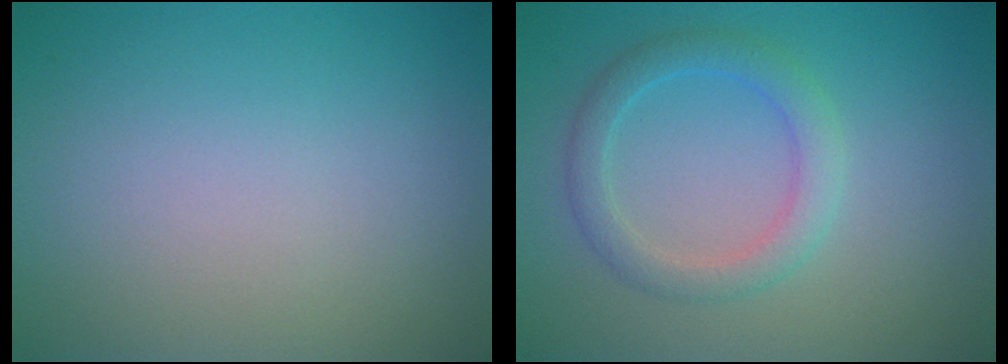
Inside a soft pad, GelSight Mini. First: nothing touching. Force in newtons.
{"total": 2.9, "press": 2.9, "slide": 0.1}